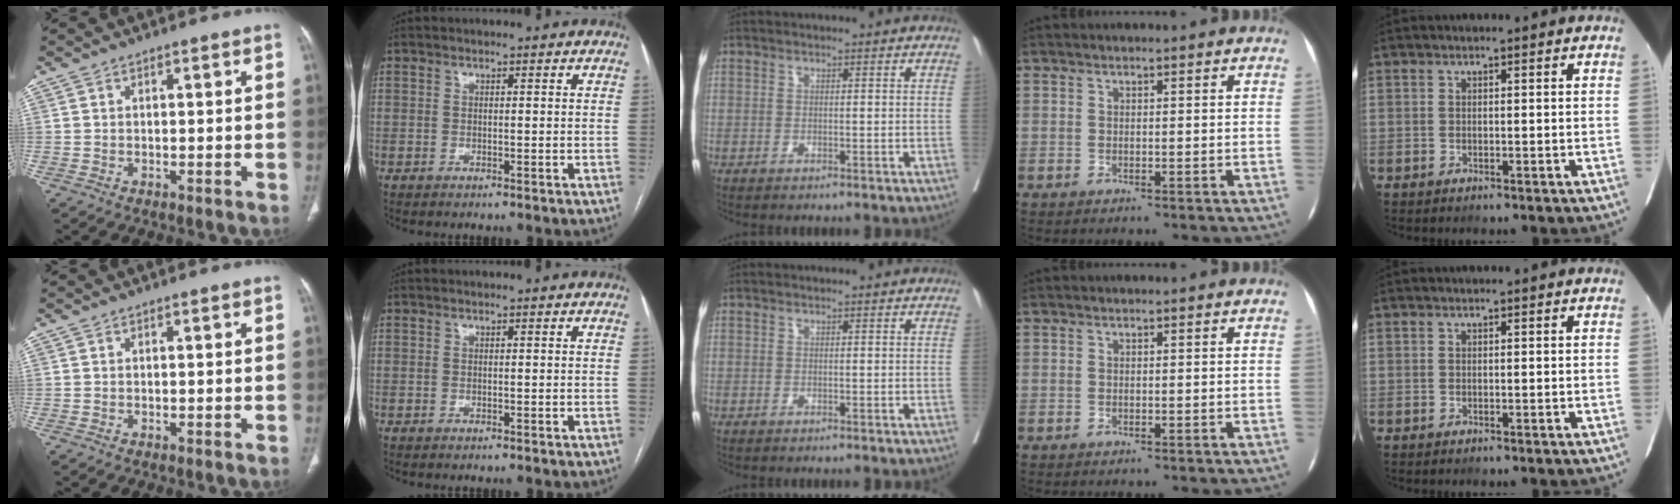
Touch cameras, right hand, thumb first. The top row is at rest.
{}